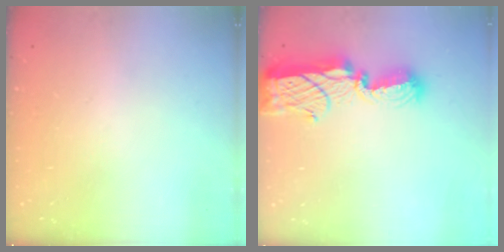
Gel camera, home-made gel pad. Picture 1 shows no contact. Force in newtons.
{"total": 14.1, "press": 14.1, "slide": 0.7}